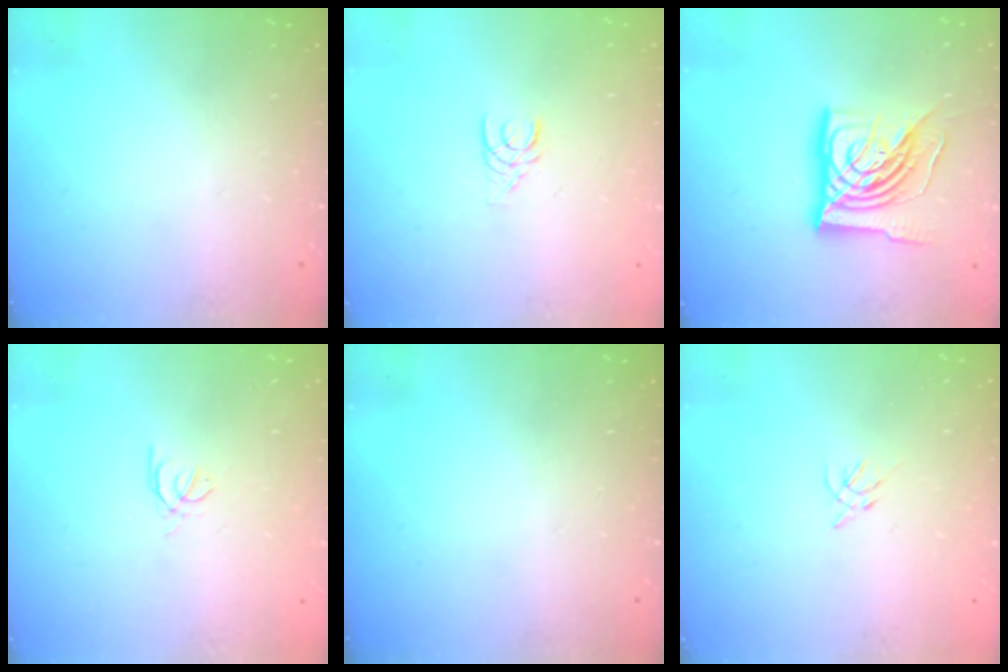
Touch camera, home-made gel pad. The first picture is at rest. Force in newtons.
{"total": 3.3, "press": 3.3, "slide": 0.3}
{"total": 17.6, "press": 17.5, "slide": 1.9}
{"total": 0.6, "press": 0.4, "slide": 0.3}
{"total": 0.0}
{"total": 2.3, "press": 2.2, "slide": 0.6}